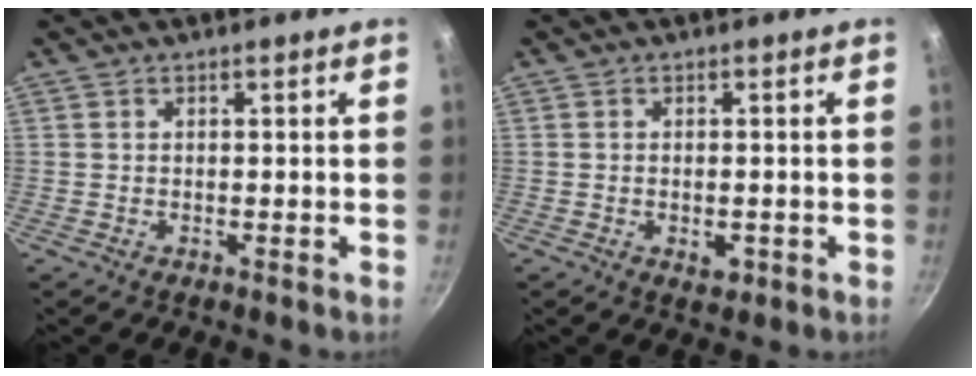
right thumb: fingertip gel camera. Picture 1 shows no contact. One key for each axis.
{"total": 2.6, "fx": -0.8, "fy": 1.6, "fz": 1.9, "tx": -0.026, "ty": -0.001, "tz": -0.010}